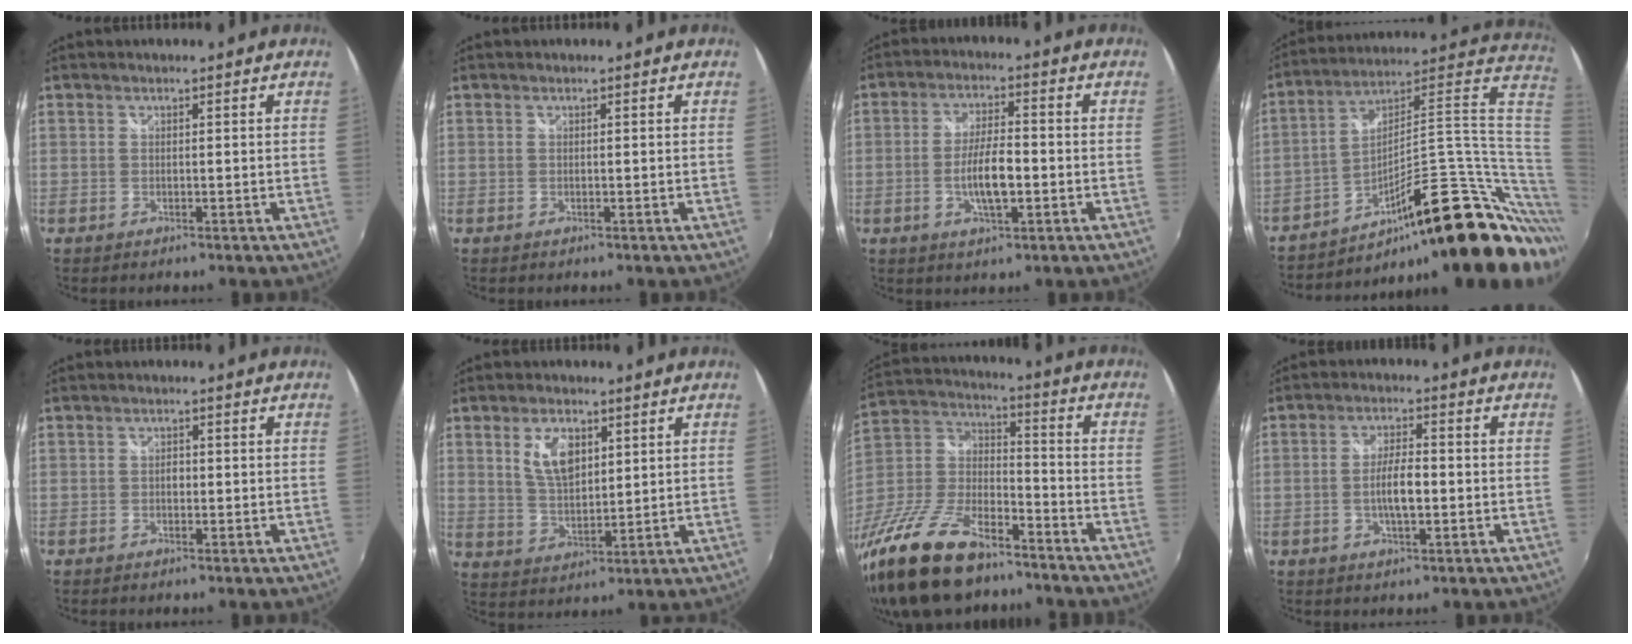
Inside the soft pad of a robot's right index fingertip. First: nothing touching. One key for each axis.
{"total": 0.0}
{"total": 7.5, "fx": -1.9, "fy": 2.4, "fz": 6.8, "tx": -0.132, "ty": 0.000, "tz": -0.033}
{"total": 28.1, "fx": -9.5, "fy": 8.9, "fz": 25.0, "tx": -0.339, "ty": 0.031, "tz": -0.130}
{"total": 1.2, "fx": -0.2, "fy": 1.0, "fz": 0.7, "tx": -0.011, "ty": 0.002, "tz": -0.006}
{"total": 7.6, "fx": 3.1, "fy": 4.0, "fz": 5.7, "tx": -0.108, "ty": 0.005, "tz": 0.063}
{"total": 25.9, "fx": -17.5, "fy": 11.3, "fz": 15.4, "tx": -0.337, "ty": -0.018, "tz": -0.302}
{"total": 5.6, "fx": -1.1, "fy": 1.7, "fz": 5.2, "tx": -0.097, "ty": 0.002, "tz": -0.019}